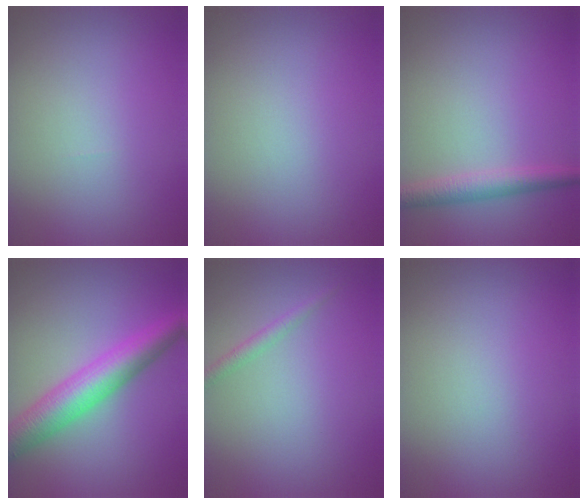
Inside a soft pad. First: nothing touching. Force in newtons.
{"total": 0.0}
{"total": 2.6, "press": 2.6, "slide": 0.1}
{"total": 6.5, "press": 6.5, "slide": 0.1}
{"total": 1.2, "press": 1.2, "slide": 0.1}
{"total": 0.0}